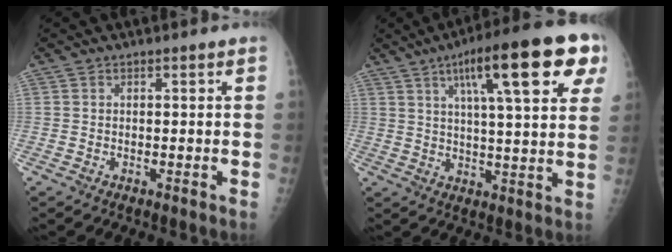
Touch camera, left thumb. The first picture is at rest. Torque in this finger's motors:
{"motor_torque": [2.63, 2.37, 1.50, -0.72, 0.17]}